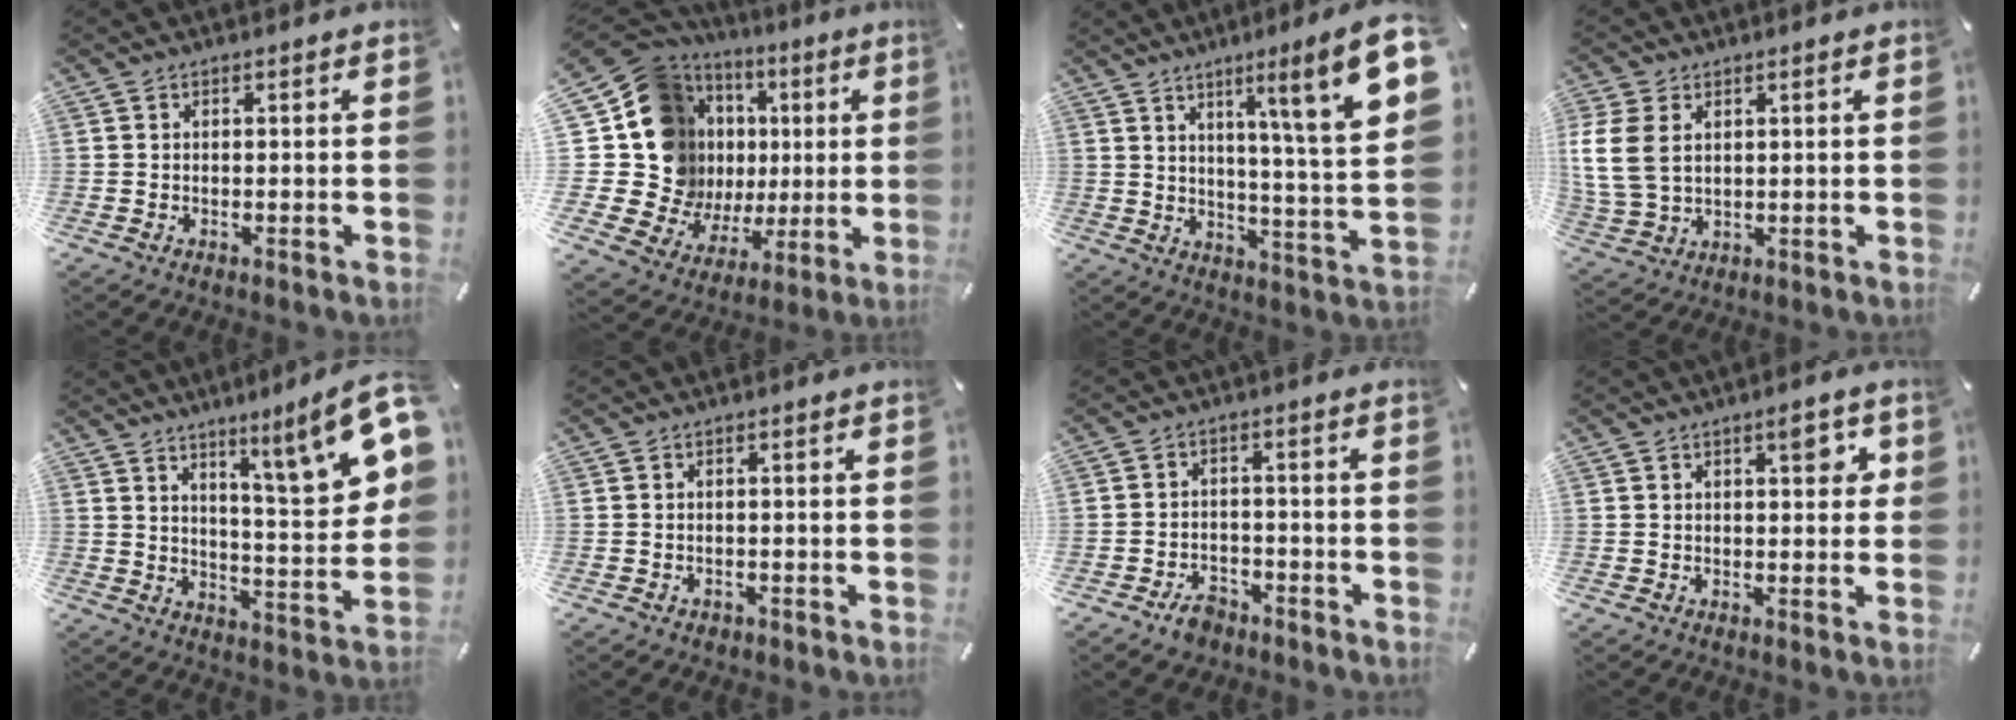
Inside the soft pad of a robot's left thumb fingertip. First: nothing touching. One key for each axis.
{"total": 21.9, "fx": 4.0, "fy": 18.2, "fz": 11.6, "tx": -0.244, "ty": -0.056, "tz": 0.107}
{"total": 15.9, "fx": 7.9, "fy": 0.8, "fz": 13.8, "tx": -0.203, "ty": -0.055, "tz": 0.105}
{"total": 9.1, "fx": 2.4, "fy": 6.5, "fz": 6.0, "tx": -0.155, "ty": 0.002, "tz": 0.046}
{"total": 15.6, "fx": 10.0, "fy": 2.4, "fz": 11.7, "tx": -0.166, "ty": -0.077, "tz": 0.151}
{"total": 0.9, "fx": -0.3, "fy": 0.8, "fz": 0.3, "tx": -0.006, "ty": 0.005, "tz": -0.008}
{"total": 4.9, "fx": -3.3, "fy": 3.1, "fz": 1.8, "tx": -0.024, "ty": 0.023, "tz": -0.060}
{"total": 4.6, "fx": 1.9, "fy": 2.1, "fz": 3.6, "tx": -0.035, "ty": -0.008, "tz": 0.021}